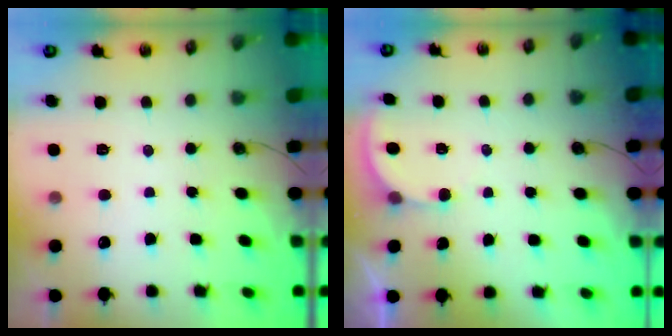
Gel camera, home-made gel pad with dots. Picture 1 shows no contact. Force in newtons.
{"total": 2.7, "press": 2.7, "slide": 0.2}